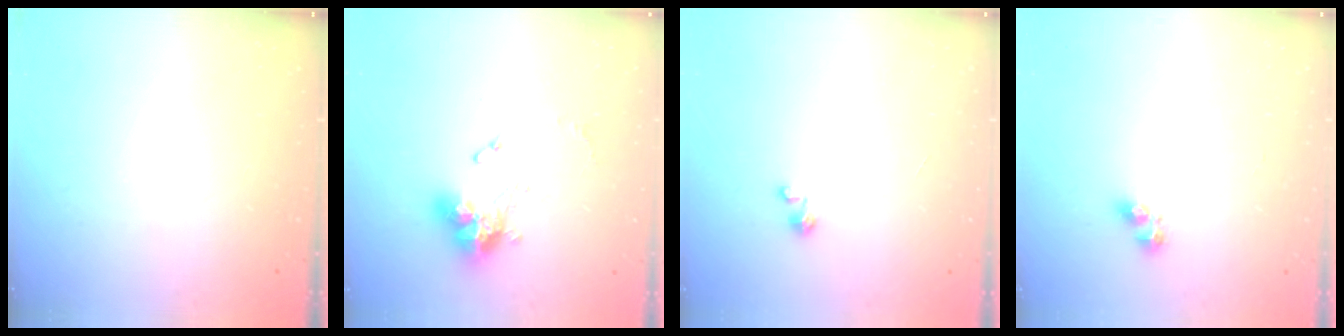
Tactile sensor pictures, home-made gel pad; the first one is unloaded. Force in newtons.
{"total": 11.4, "press": 11.4, "slide": 0.9}
{"total": 0.8, "press": 0.7, "slide": 0.3}
{"total": 5.1, "press": 5.0, "slide": 0.4}